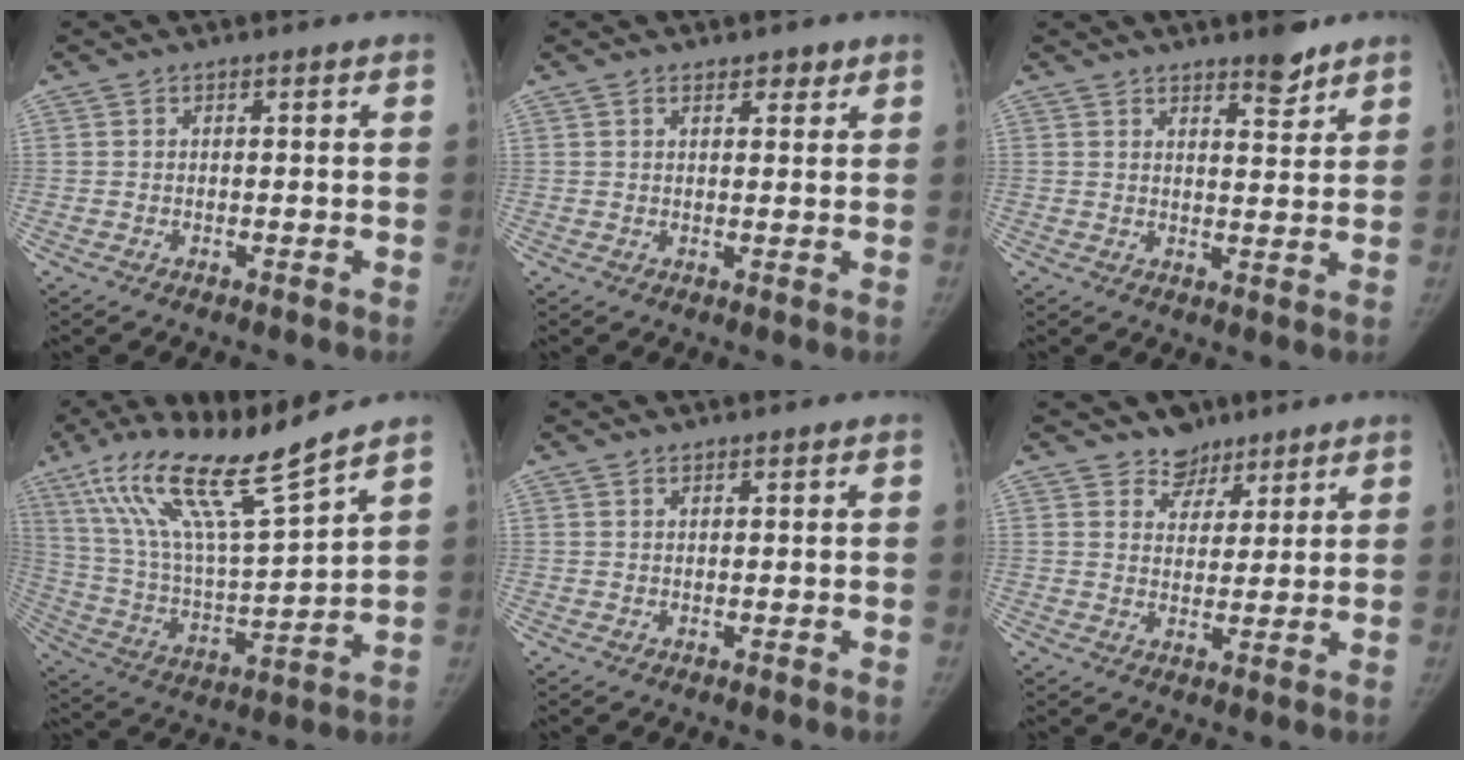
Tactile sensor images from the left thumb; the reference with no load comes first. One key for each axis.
{"total": 2.8, "fx": 1.9, "fy": 1.4, "fz": 1.4, "tx": -0.005, "ty": -0.010, "tz": 0.027}
{"total": 5.0, "fx": 4.0, "fy": 1.4, "fz": 2.7, "tx": -0.023, "ty": -0.031, "tz": 0.058}
{"total": 18.9, "fx": 13.7, "fy": 1.7, "fz": 13.0, "tx": -0.228, "ty": -0.064, "tz": 0.262}
{"total": 0.6, "fx": 0.6, "fy": 0.2, "fz": 0.2, "tx": -0.006, "ty": -0.004, "tz": 0.011}
{"total": 5.3, "fx": 4.0, "fy": 3.5, "fz": 0.1, "tx": 0.026, "ty": -0.029, "tz": 0.064}